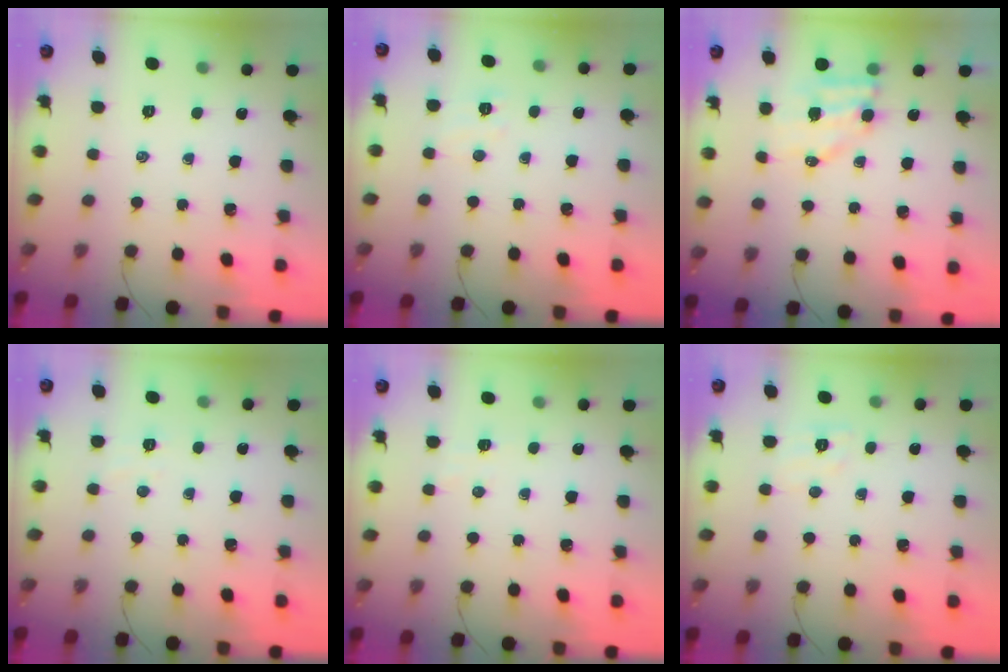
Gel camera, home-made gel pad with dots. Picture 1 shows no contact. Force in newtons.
{"total": 3.9, "press": 3.8, "slide": 0.9}
{"total": 6.5, "press": 6.5, "slide": 0.7}
{"total": 2.5, "press": 2.4, "slide": 0.8}
{"total": 2.9, "press": 2.8, "slide": 0.6}
{"total": 6.2, "press": 6.1, "slide": 1.3}